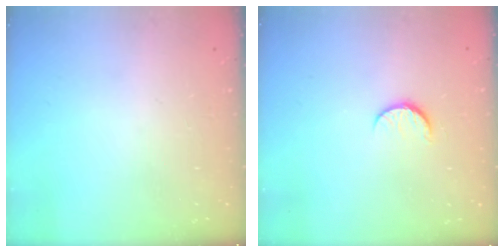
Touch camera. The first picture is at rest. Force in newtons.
{"total": 5.1, "press": 5.1, "slide": 0.4}